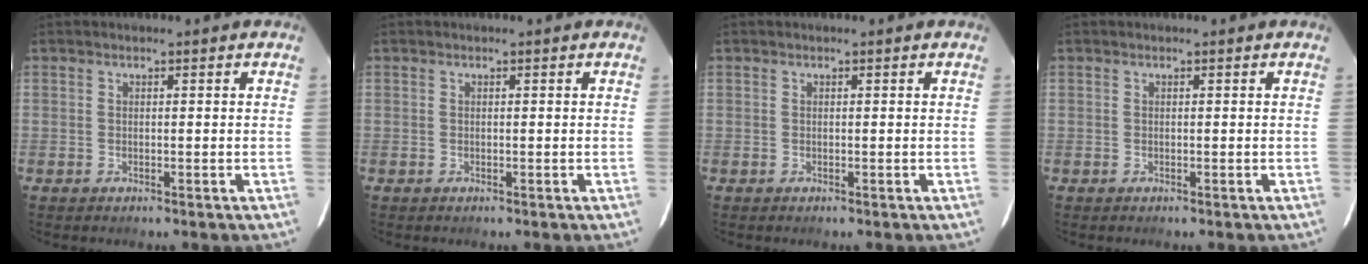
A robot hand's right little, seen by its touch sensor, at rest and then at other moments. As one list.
[{"total": 0.0}, {"total": 0.0}, {"total": 0.0}]